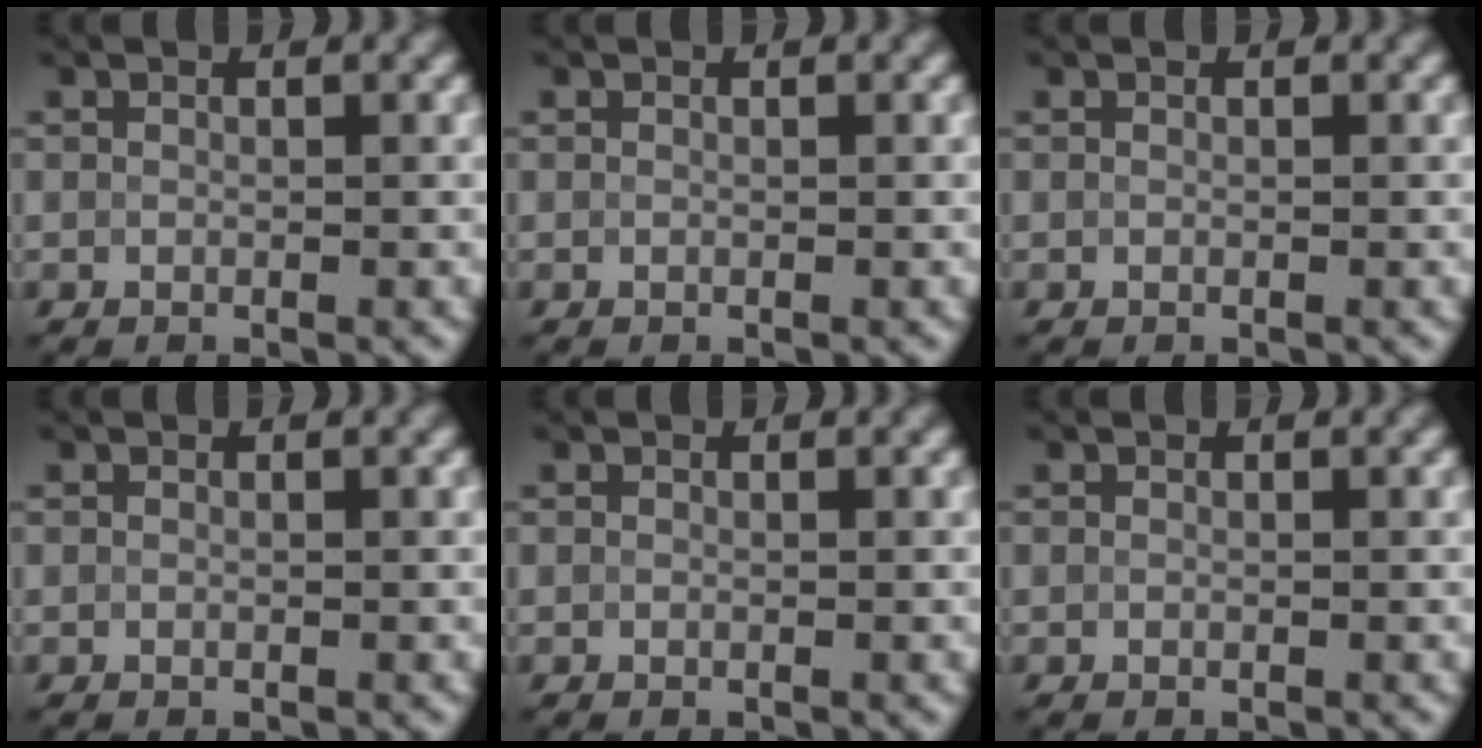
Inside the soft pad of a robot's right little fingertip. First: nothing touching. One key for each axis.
{"total": 0.0}
{"total": 0.0}
{"total": 0.0}
{"total": 0.0}
{"total": 0.0}